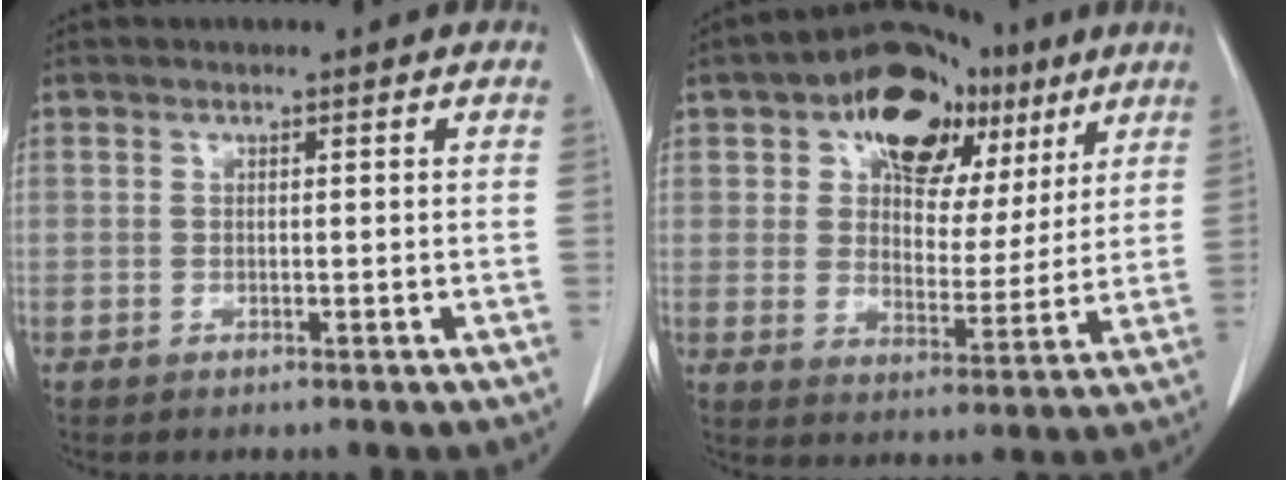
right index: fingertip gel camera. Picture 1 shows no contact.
{"total": 15.5, "force": [8.2, 9.7, 8.9], "torque": [-0.107, 0.033, 0.127]}